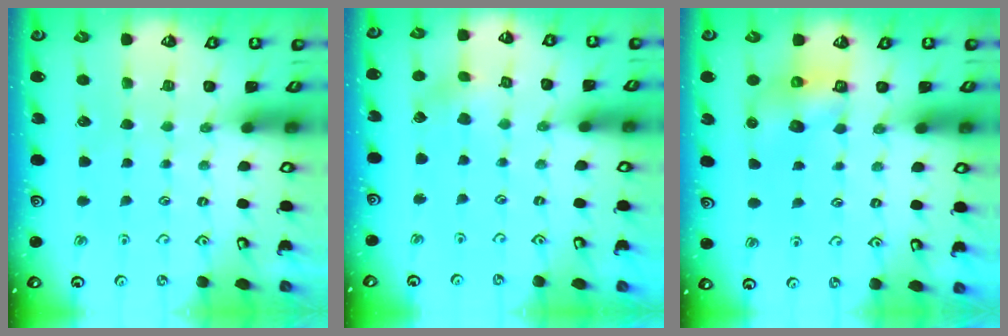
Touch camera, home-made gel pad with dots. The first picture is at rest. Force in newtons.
{"total": 1.9, "press": 1.9, "slide": 0.2}
{"total": 7.1, "press": 7.0, "slide": 0.3}